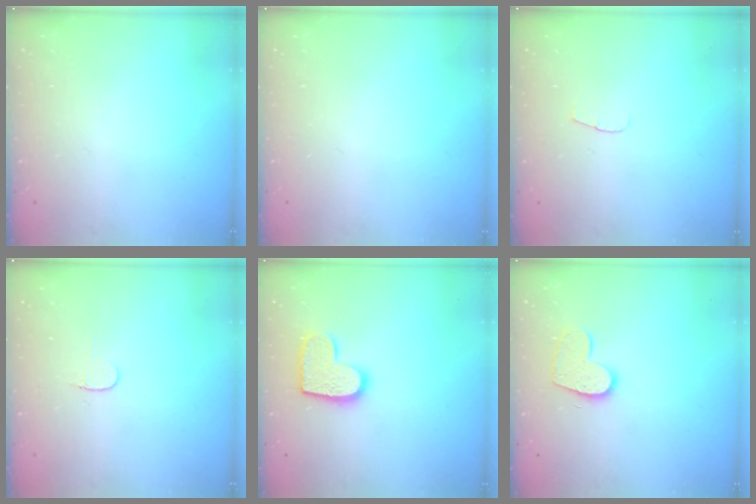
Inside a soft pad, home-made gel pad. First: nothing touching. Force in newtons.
{"total": 0.0}
{"total": 4.1, "press": 4.1, "slide": 0.4}
{"total": 3.3, "press": 3.3, "slide": 0.4}
{"total": 12.1, "press": 12.0, "slide": 0.6}
{"total": 10.6, "press": 10.5, "slide": 0.8}